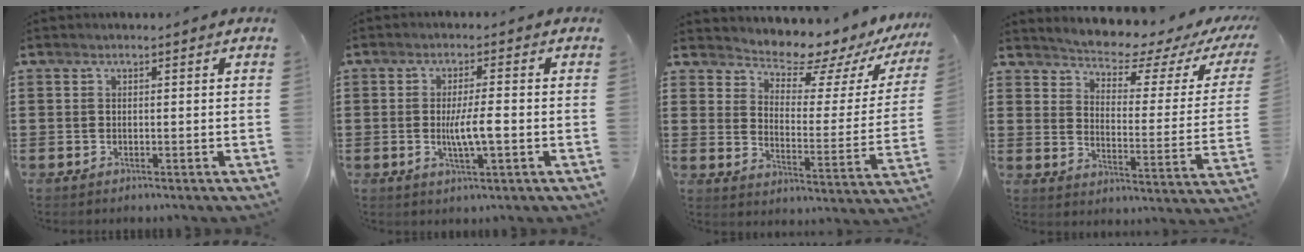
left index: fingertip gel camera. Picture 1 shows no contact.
{"total": 4.9, "force": [-0.7, 0.8, 4.8], "torque": [-0.090, -0.001, -0.016]}
{"total": 5.8, "force": [5.5, 1.2, 1.7], "torque": [-0.041, -0.054, 0.084]}
{"total": 3.8, "force": [3.6, 0.4, 1.3], "torque": [-0.041, -0.033, 0.051]}